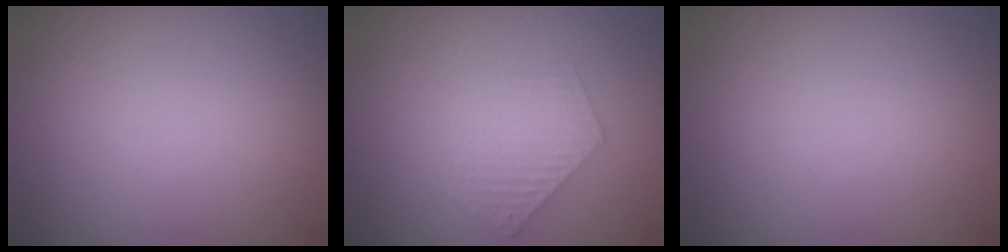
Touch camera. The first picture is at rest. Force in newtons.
{"total": 2.2, "press": 2.1, "slide": 0.4}
{"total": 0.0}